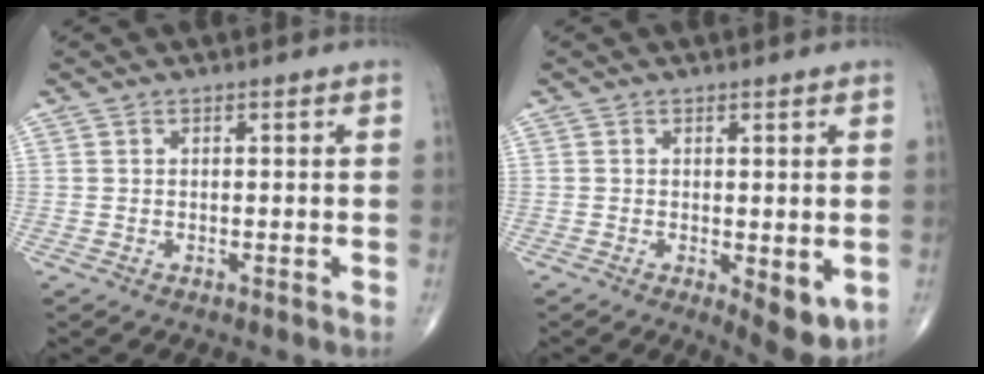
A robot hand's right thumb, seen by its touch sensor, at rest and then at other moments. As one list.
[{"total": 6.2, "force": [-1.2, 2.5, 5.6], "torque": [-0.066, -0.017, -0.010]}]